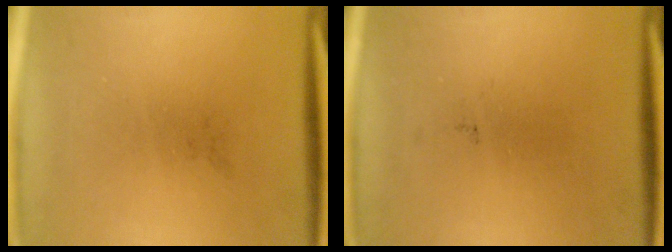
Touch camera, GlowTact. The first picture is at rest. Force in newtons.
{"total": 0.0}